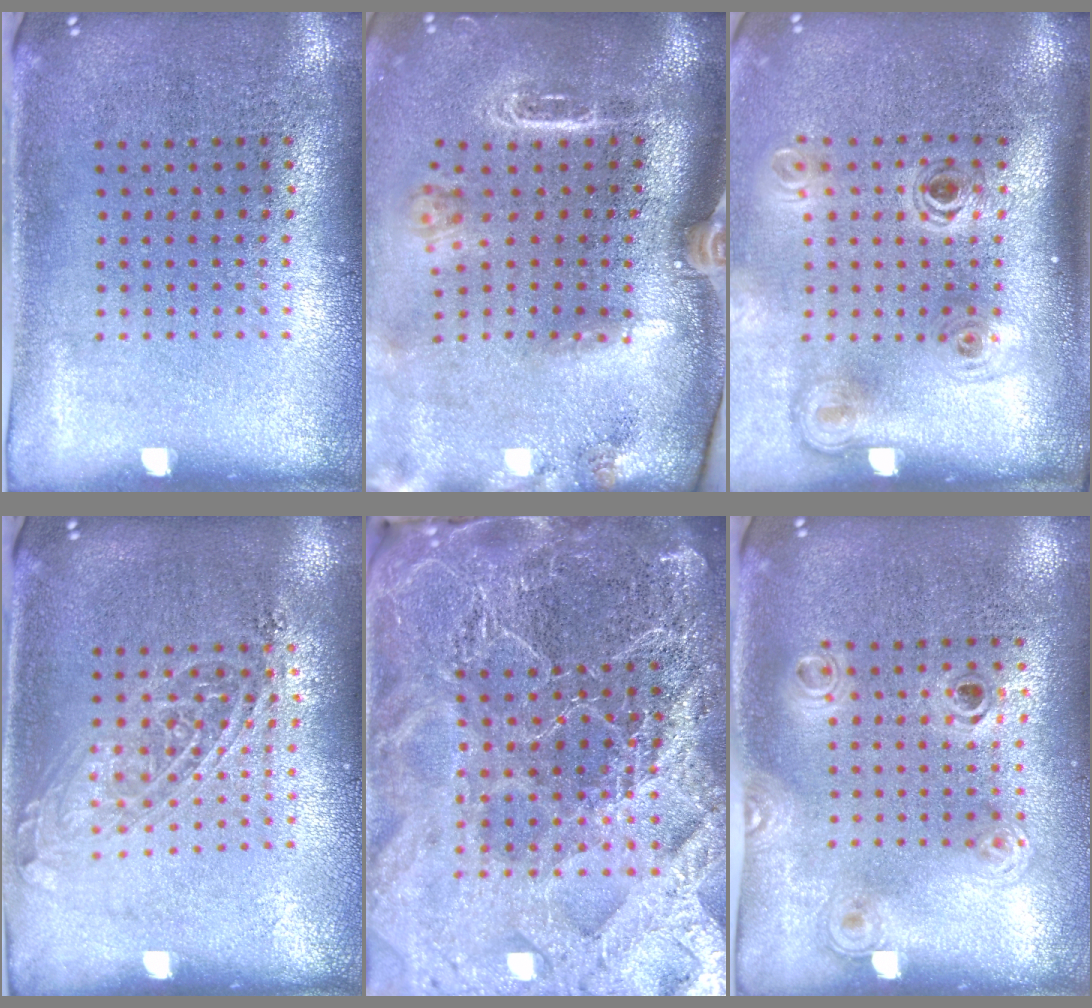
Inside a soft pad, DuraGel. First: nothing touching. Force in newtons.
{"total": 2.6, "press": 1.9, "slide": 1.7}
{"total": 2.2, "press": 1.5, "slide": 1.6}
{"total": 1.4, "press": 1.2, "slide": 0.7}
{"total": 6.3, "press": 5.4, "slide": 3.2}
{"total": 1.2, "press": 1.0, "slide": 0.7}